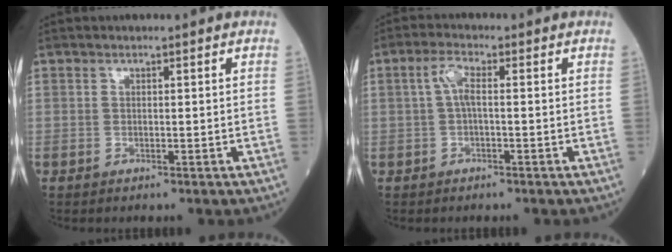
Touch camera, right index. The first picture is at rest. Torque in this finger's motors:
{"motor_torque": [0.52, 0.07, 0.26, 0.07]}